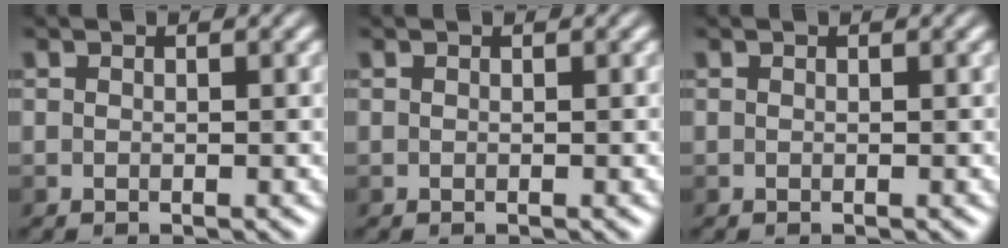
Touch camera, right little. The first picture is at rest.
{"total": 0.0}
{"total": 0.0}